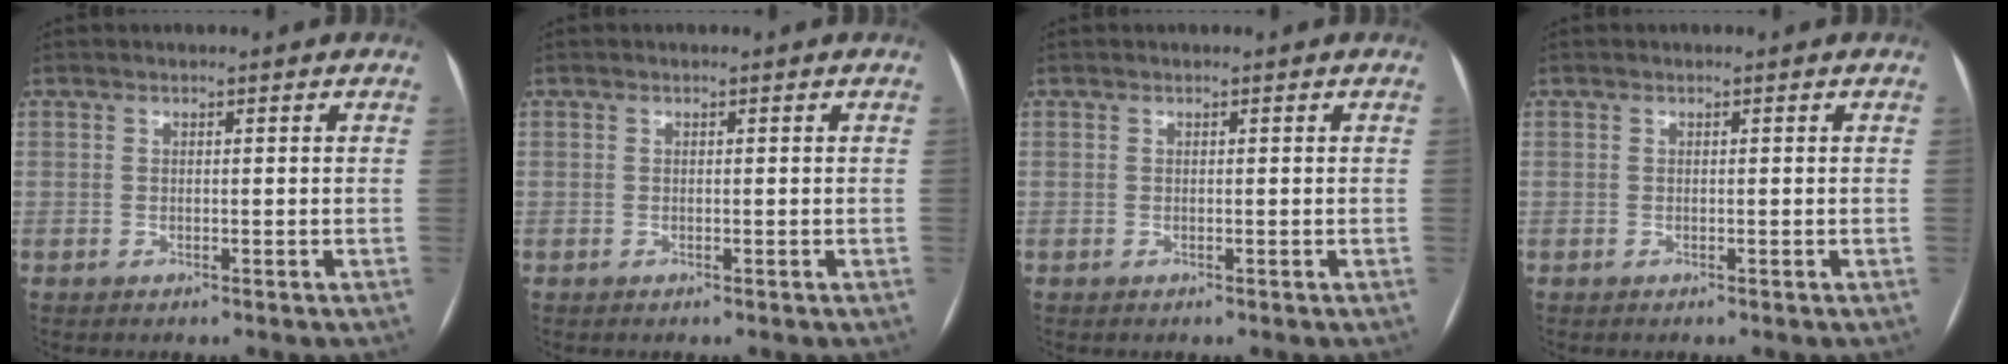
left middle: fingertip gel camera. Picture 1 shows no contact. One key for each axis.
{"total": 0.0}
{"total": 0.0}
{"total": 0.0}